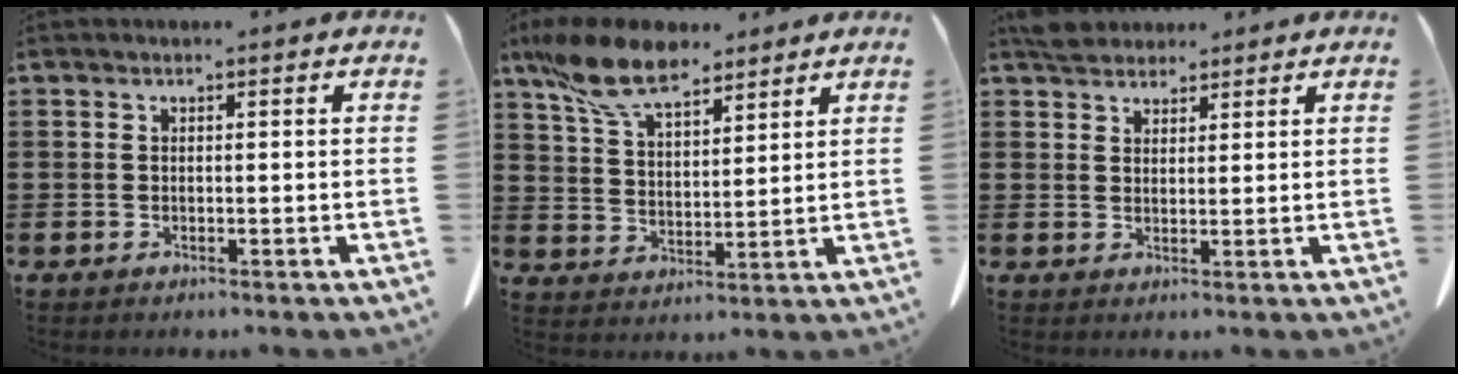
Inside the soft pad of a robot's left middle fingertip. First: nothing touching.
{"total": 11.1, "force": [8.5, 3.8, 6.0], "torque": [-0.140, -0.017, 0.162]}
{"total": 3.3, "force": [3.1, 1.1, 0.6], "torque": [-0.013, -0.002, 0.059]}